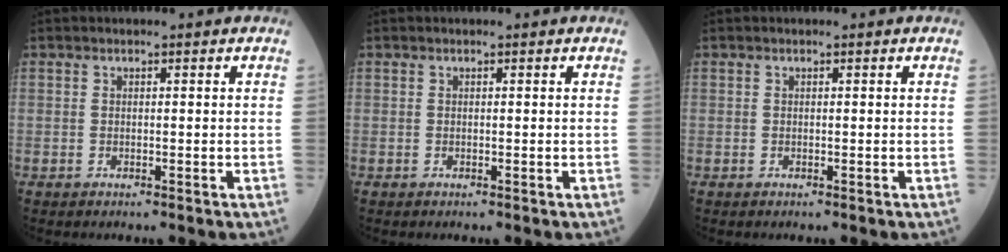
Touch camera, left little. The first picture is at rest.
{"total": 0.0}
{"total": 0.0}